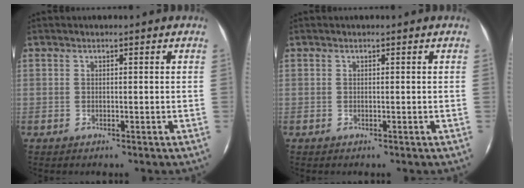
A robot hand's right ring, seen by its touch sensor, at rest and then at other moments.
{"total": 0.0}